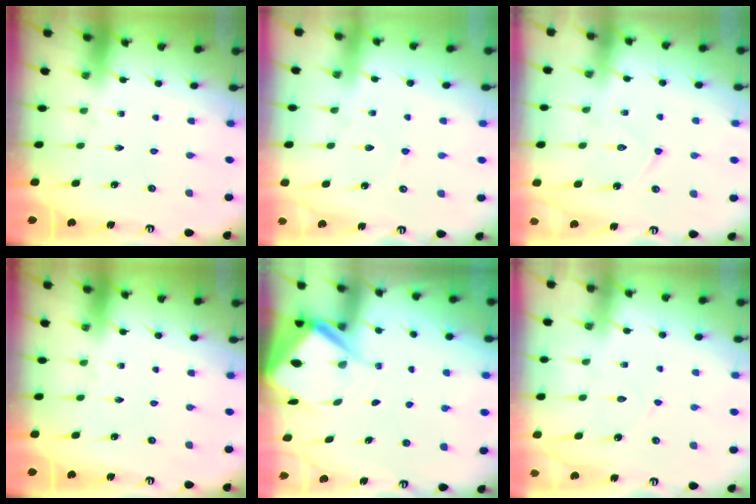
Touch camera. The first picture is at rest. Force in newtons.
{"total": 4.6, "press": 4.5, "slide": 0.7}
{"total": 8.5, "press": 8.5, "slide": 0.8}
{"total": 0.0}
{"total": 7.4, "press": 7.4, "slide": 0.7}
{"total": 5.9, "press": 5.9, "slide": 0.4}